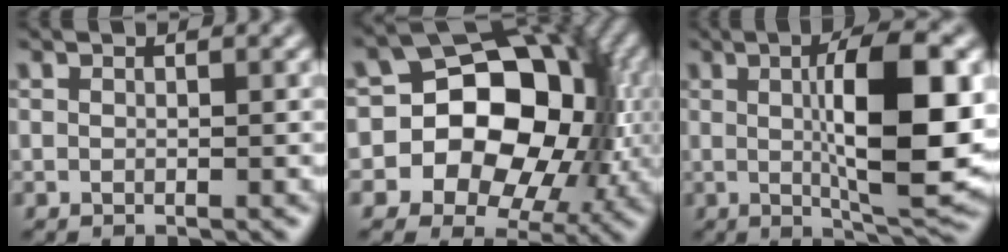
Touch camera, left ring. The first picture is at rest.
{"total": 14.4, "force": [-1.3, 11.4, 8.8], "torque": [-0.103, 0.009, -0.041]}
{"total": 9.4, "force": [0.3, 2.0, 9.2], "torque": [-0.133, 0.005, 0.016]}